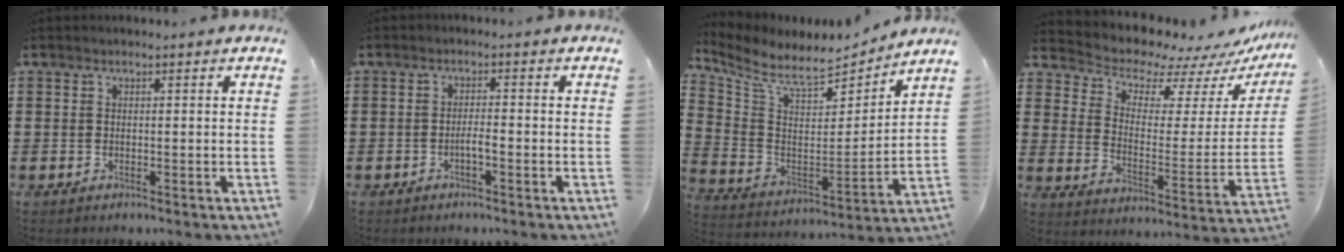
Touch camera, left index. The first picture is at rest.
{"total": 1.8, "force": [-0.9, 0.3, 1.6], "torque": [-0.029, 0.001, -0.017]}
{"total": 8.6, "force": [7.6, 2.0, 3.5], "torque": [-0.106, -0.054, 0.128]}
{"total": 7.3, "force": [6.9, 2.1, 1.2], "torque": [-0.050, -0.062, 0.119]}